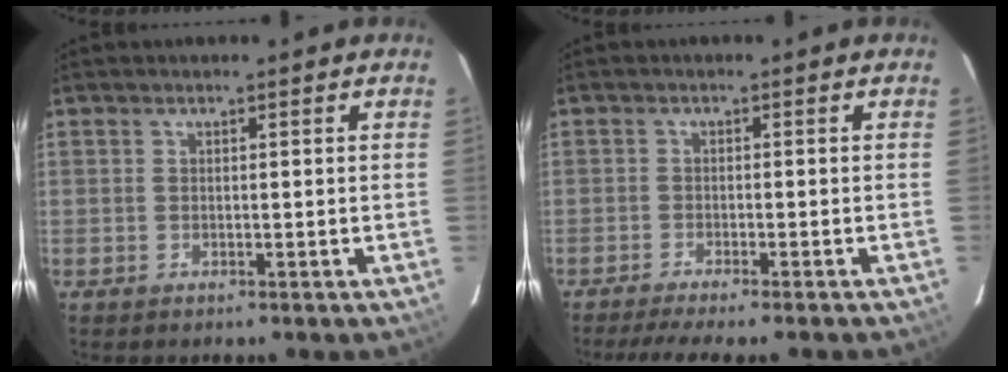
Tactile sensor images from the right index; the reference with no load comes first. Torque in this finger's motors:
{"motor_torque": [1.03, -1.10, 0.28, 0.07]}